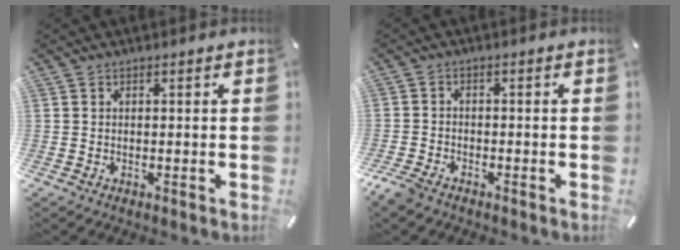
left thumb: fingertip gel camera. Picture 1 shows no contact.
{"total": 3.3, "force": [-2.7, 1.4, 1.1], "torque": [-0.037, 0.008, -0.057]}